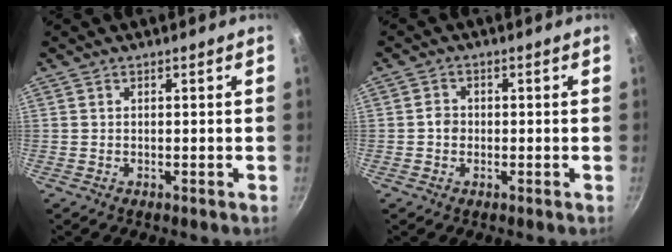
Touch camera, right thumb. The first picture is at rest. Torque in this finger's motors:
{"motor_torque": [-0.21, -0.03, 0.58, 0.08, -0.02]}